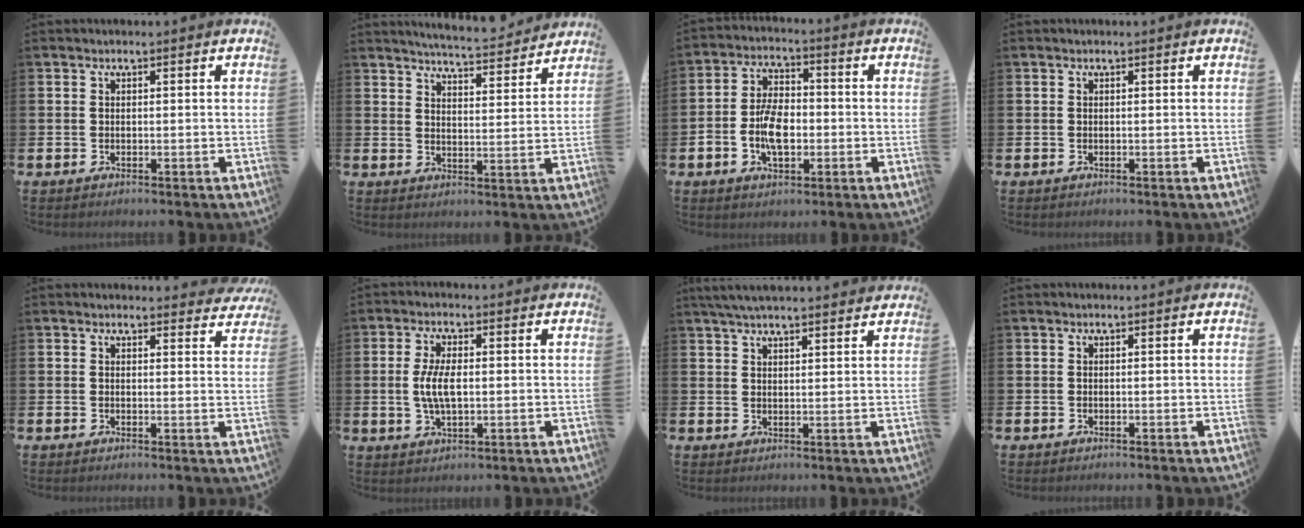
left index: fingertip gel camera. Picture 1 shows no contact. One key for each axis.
{"total": 5.7, "fx": 5.7, "fy": 0.0, "fz": 0.7, "tx": -0.026, "ty": -0.039, "tz": 0.099}
{"total": 6.5, "fx": -1.3, "fy": 3.7, "fz": 5.2, "tx": -0.087, "ty": 0.005, "tz": -0.027}
{"total": 0.0}
{"total": 2.1, "fx": 2.1, "fy": 0.4, "fz": 0.0, "tx": 0.011, "ty": -0.015, "tz": 0.035}
{"total": 5.4, "fx": 0.3, "fy": 2.4, "fz": 4.9, "tx": -0.097, "ty": 0.004, "tz": 0.001}
{"total": 4.4, "fx": 4.2, "fy": 0.3, "fz": 1.3, "tx": -0.039, "ty": -0.006, "tz": 0.078}
{"total": 0.0}